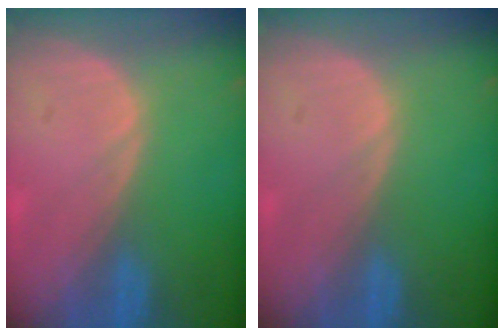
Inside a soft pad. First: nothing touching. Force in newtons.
{"total": 0.0}